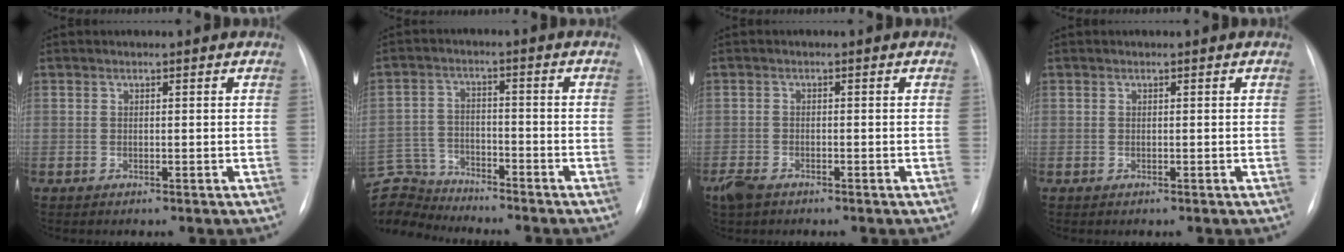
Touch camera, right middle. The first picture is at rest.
{"total": 10.8, "force": [-10.4, 2.7, 0.6], "torque": [-0.031, 0.018, -0.195]}
{"total": 3.2, "force": [-2.5, 1.5, 1.4], "torque": [-0.034, -0.005, -0.042]}
{"total": 0.0}